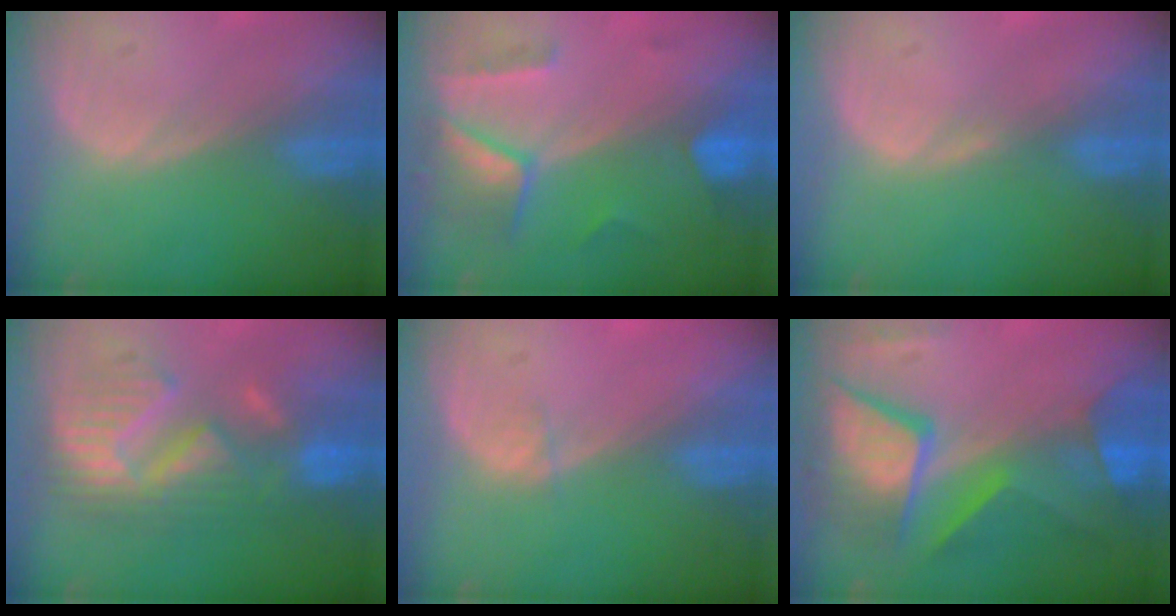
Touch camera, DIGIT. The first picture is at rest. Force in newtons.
{"total": 7.5, "press": 6.6, "slide": 3.4}
{"total": 0.7, "press": 0.7, "slide": 0.2}
{"total": 9.7, "press": 9.7, "slide": 0.5}
{"total": 0.8, "press": 0.7, "slide": 0.4}
{"total": 11.3, "press": 11.3, "slide": 1.2}